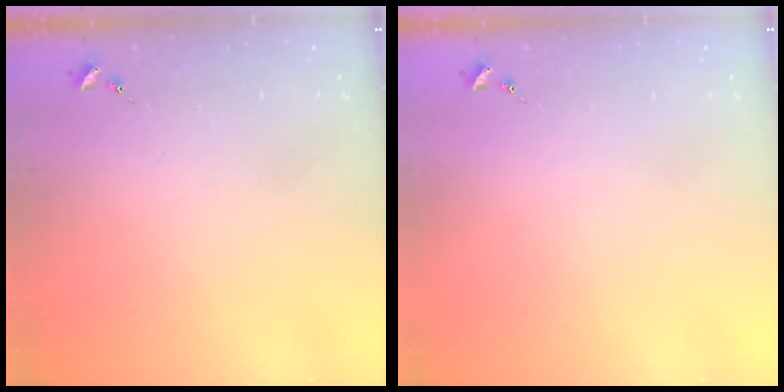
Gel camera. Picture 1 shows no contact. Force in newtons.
{"total": 0.0}